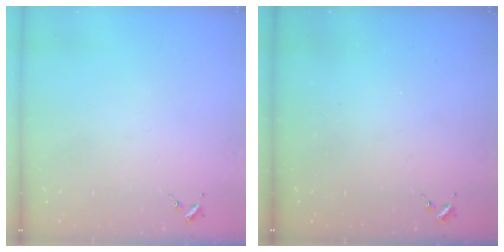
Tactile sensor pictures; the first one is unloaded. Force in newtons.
{"total": 0.0}